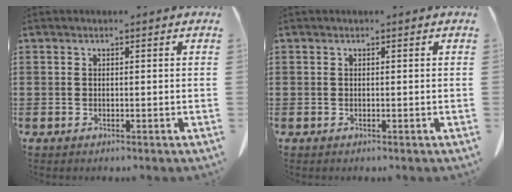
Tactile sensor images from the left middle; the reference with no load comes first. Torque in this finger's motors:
{"motor_torque": [0.00, 0.00, 0.00, 0.00]}